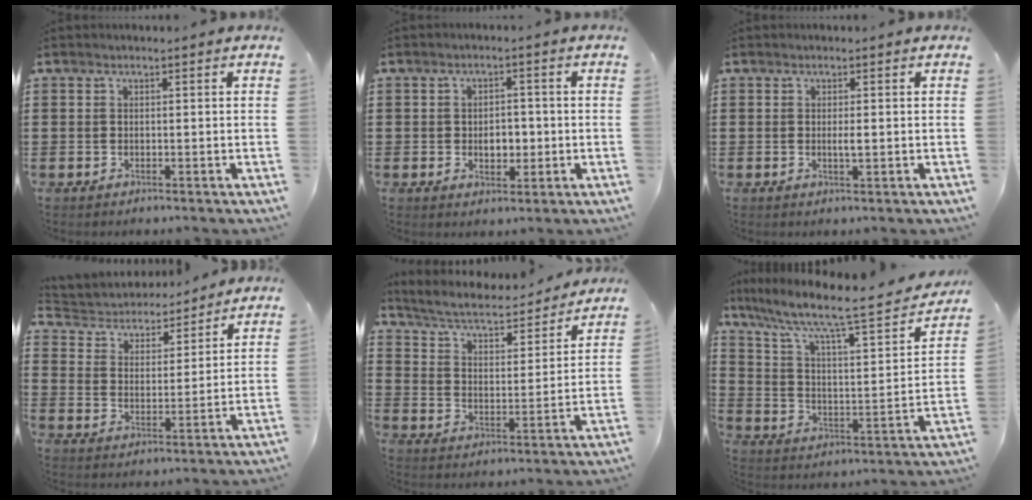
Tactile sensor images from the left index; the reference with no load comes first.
{"total": 4.0, "force": [-0.6, 2.6, 3.1], "torque": [-0.047, 0.000, -0.019]}
{"total": 1.5, "force": [0.0, 0.2, 1.5], "torque": [-0.029, -0.004, 0.000]}
{"total": 4.1, "force": [4.0, 1.0, 0.1], "torque": [-0.029, -0.030, 0.063]}
{"total": 4.9, "force": [4.5, 0.7, 1.9], "torque": [-0.060, -0.034, 0.069]}
{"total": 8.8, "force": [6.7, 1.0, 5.7], "torque": [-0.137, -0.050, 0.104]}